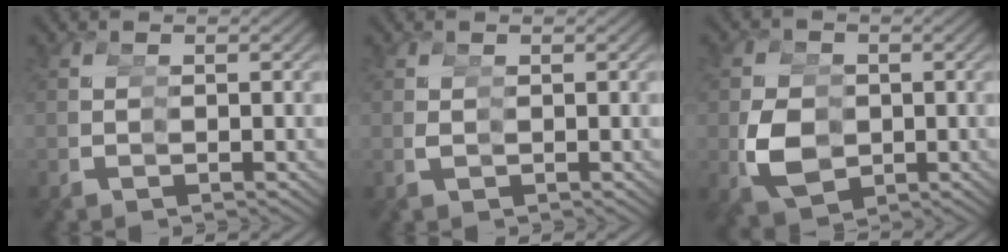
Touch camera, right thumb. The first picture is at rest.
{"total": 0.5, "force": [0.5, 0.2, 0.1], "torque": [0.004, 0.003, 0.007]}
{"total": 5.4, "force": [-0.5, 4.8, 2.4], "torque": [-0.073, -0.031, 0.014]}